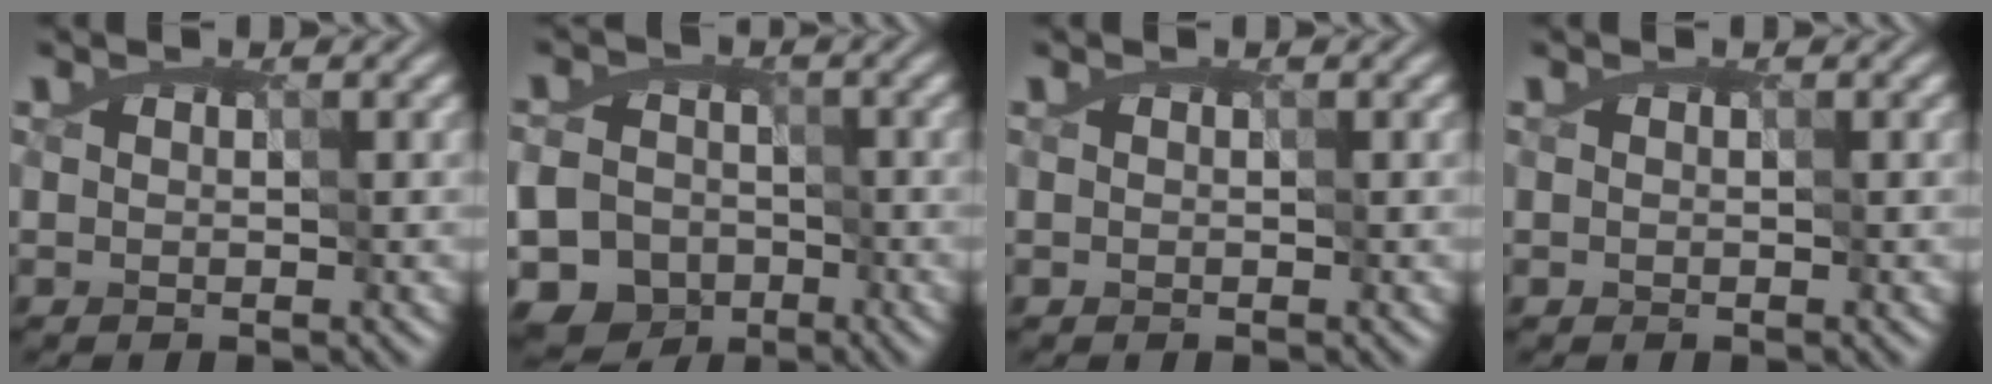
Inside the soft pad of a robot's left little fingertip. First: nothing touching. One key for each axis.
{"total": 10.5, "fx": -3.4, "fy": 9.4, "fz": 3.3, "tx": -0.081, "ty": -0.016, "tz": -0.092}
{"total": 0.0}
{"total": 0.0}